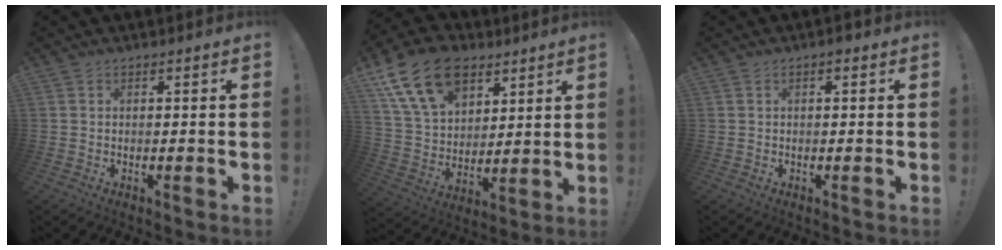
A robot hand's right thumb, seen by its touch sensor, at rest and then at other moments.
{"total": 19.4, "force": [10.1, 12.8, 10.5], "torque": [-0.194, -0.049, 0.190]}
{"total": 1.2, "force": [-0.2, 0.4, 1.1], "torque": [-0.013, 0.002, -0.006]}